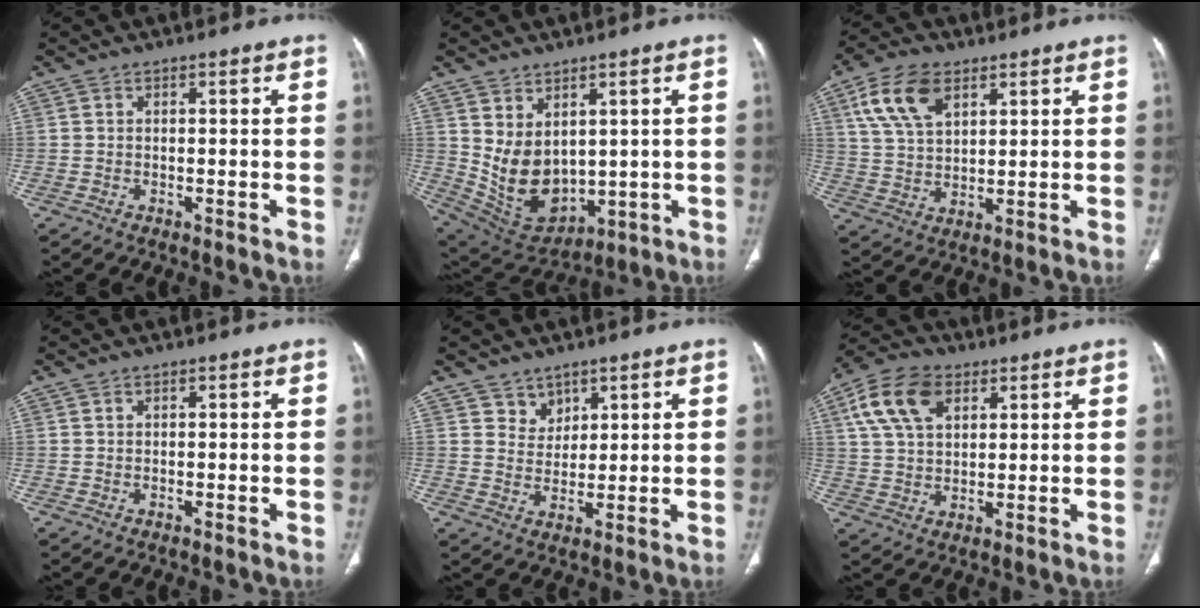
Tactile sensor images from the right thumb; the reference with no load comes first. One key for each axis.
{"total": 12.1, "fx": 1.8, "fy": 8.4, "fz": 8.5, "tx": -0.127, "ty": -0.020, "tz": 0.075}
{"total": 11.2, "fx": 5.2, "fy": 6.6, "fz": 7.4, "tx": -0.131, "ty": -0.007, "tz": 0.102}
{"total": 0.0}
{"total": 3.9, "fx": 2.8, "fy": 2.7, "fz": 0.0, "tx": 0.028, "ty": -0.024, "tz": 0.051}
{"total": 11.9, "fx": 4.9, "fy": 7.5, "fz": 7.9, "tx": -0.143, "ty": 0.004, "tz": 0.090}